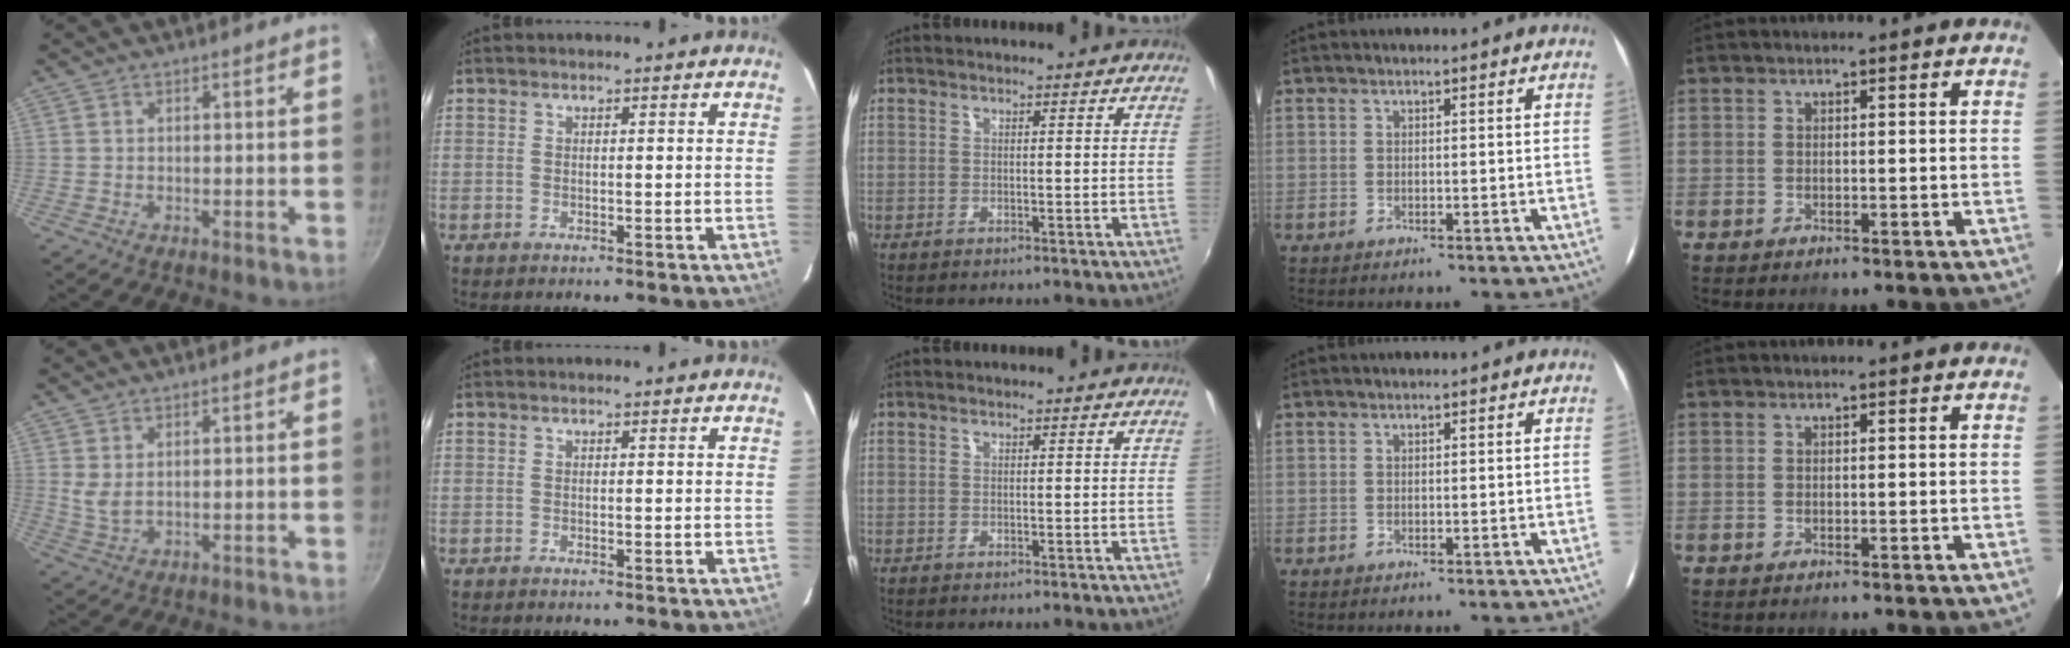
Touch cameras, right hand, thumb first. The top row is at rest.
{"thumb": {"total": 3.0, "force": [1.1, 1.5, 2.4], "torque": [-0.044, -0.011, 0.027]}}